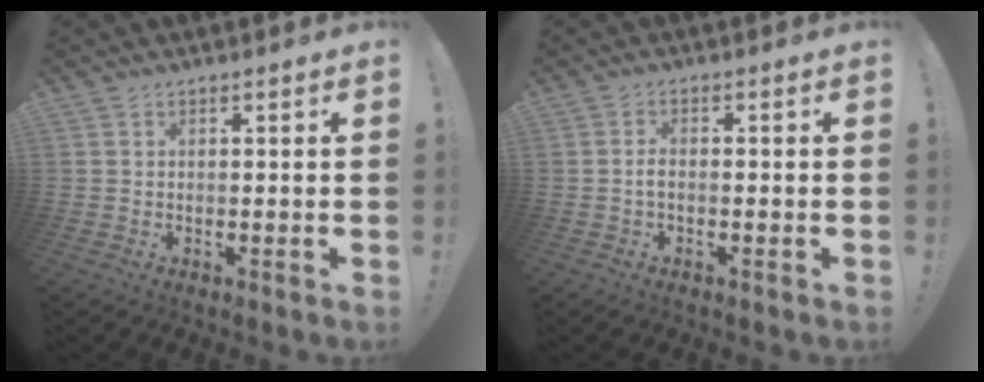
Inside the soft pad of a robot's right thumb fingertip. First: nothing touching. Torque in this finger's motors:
{"motor_torque": [-0.13, 0.02, -0.09, 0.13, 0.08]}